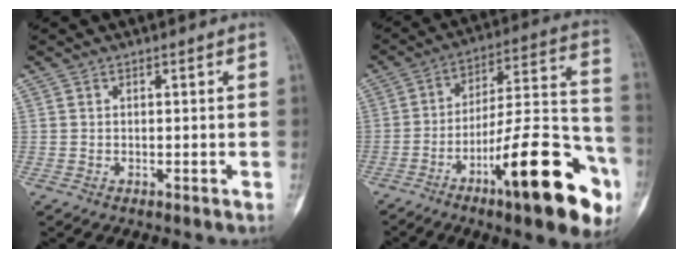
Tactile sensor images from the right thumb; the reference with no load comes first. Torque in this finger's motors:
{"motor_torque": [0.47, 1.24, 1.84, -0.93, 0.20]}